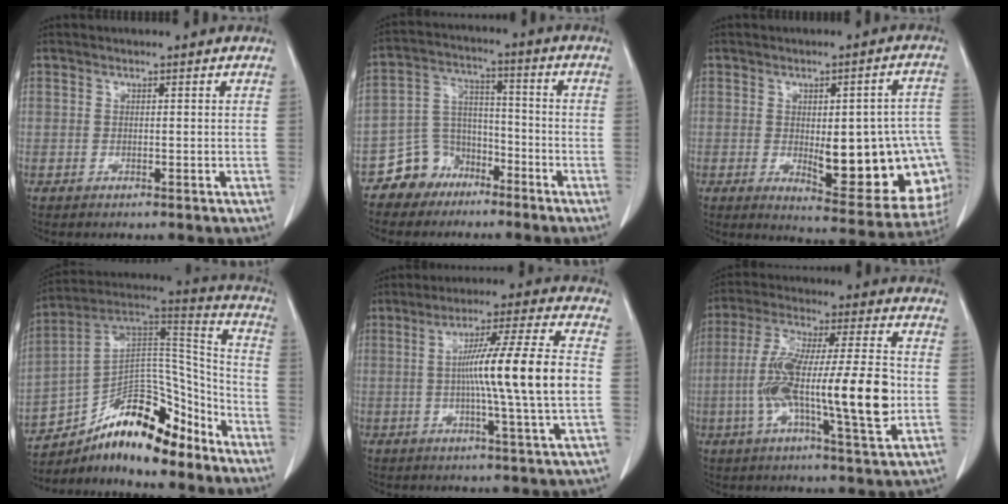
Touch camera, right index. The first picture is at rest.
{"total": 7.8, "force": [-5.5, 5.6, 0.8], "torque": [-0.012, 0.027, -0.098]}
{"total": 19.5, "force": [-2.8, 6.3, 18.2], "torque": [-0.154, 0.018, -0.007]}
{"total": 19.5, "force": [-14.1, 6.8, 11.6], "torque": [-0.200, 0.048, -0.238]}
{"total": 13.9, "force": [-0.4, -1.5, 13.9], "torque": [-0.229, 0.002, -0.012]}
{"total": 18.3, "force": [-2.5, 2.2, 18.0], "torque": [-0.324, 0.005, -0.043]}